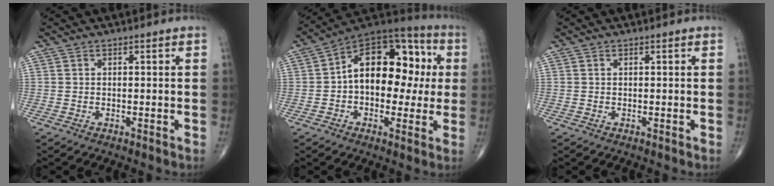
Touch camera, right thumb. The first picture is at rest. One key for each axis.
{"total": 18.9, "fx": 1.3, "fy": 12.0, "fz": 14.6, "tx": -0.174, "ty": 0.046, "tz": 0.009}
{"total": 0.0}